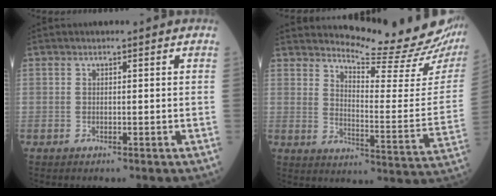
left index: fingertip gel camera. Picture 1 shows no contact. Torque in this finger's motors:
{"motor_torque": [1.06, -1.08, 0.38, 0.06]}